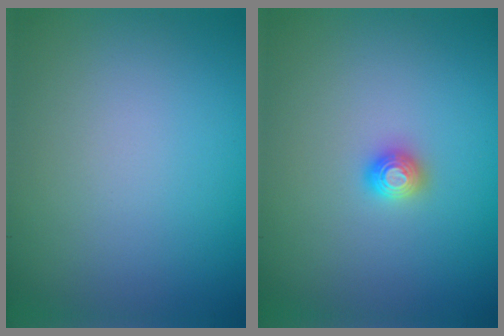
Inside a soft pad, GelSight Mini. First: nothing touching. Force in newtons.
{"total": 1.2, "press": 1.2, "slide": 0.1}